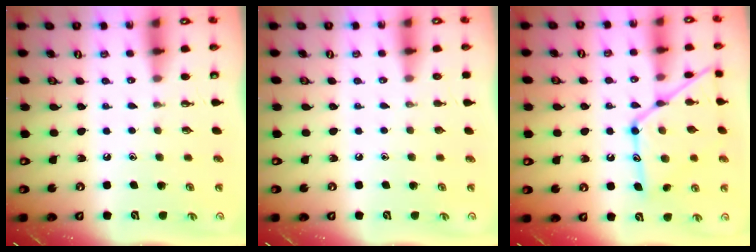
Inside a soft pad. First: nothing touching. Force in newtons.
{"total": 0.0}
{"total": 17.2, "press": 17.1, "slide": 1.4}